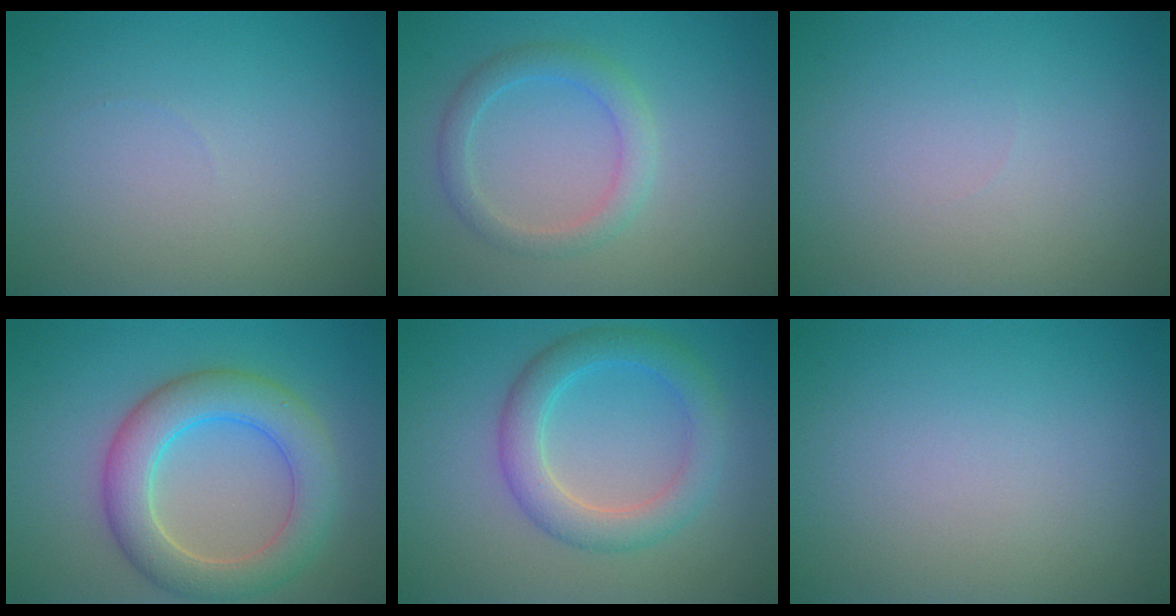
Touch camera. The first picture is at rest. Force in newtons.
{"total": 2.6, "press": 2.6, "slide": 0.4}
{"total": 0.0}
{"total": 6.2, "press": 6.2, "slide": 0.3}
{"total": 4.2, "press": 4.2, "slide": 0.1}
{"total": 0.0}